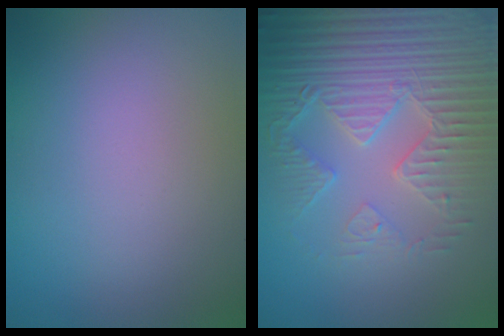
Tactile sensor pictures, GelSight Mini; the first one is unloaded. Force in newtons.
{"total": 6.6, "press": 5.5, "slide": 3.6}